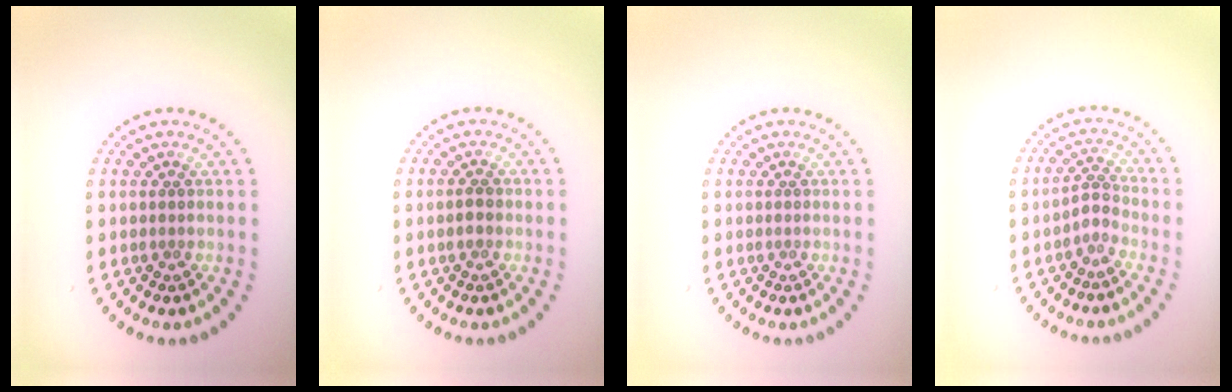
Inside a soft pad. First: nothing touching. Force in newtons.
{"total": 1.2, "press": 1.2, "slide": 0.1}
{"total": 0.0}
{"total": 1.5, "press": 1.1, "slide": 1.1}